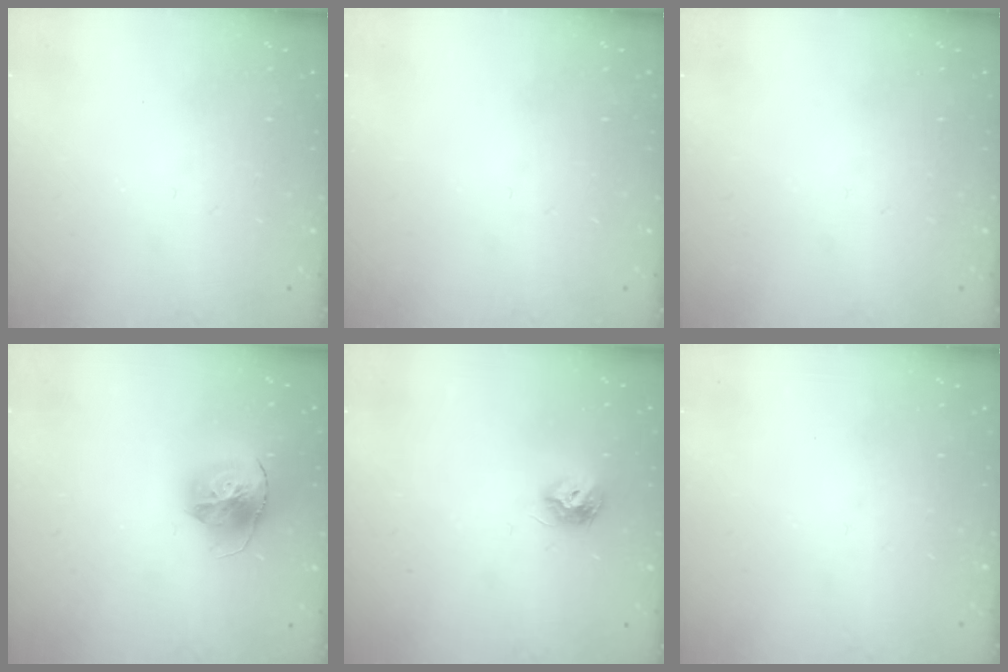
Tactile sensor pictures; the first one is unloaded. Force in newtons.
{"total": 0.0}
{"total": 0.0}
{"total": 15.6, "press": 15.5, "slide": 1.6}
{"total": 8.0, "press": 8.0, "slide": 0.5}
{"total": 0.0}